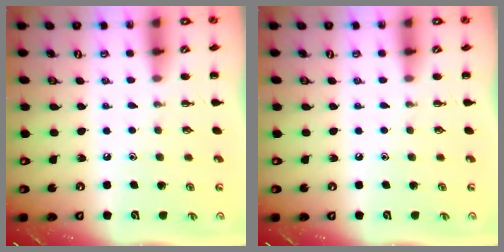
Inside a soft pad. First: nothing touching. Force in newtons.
{"total": 0.0}